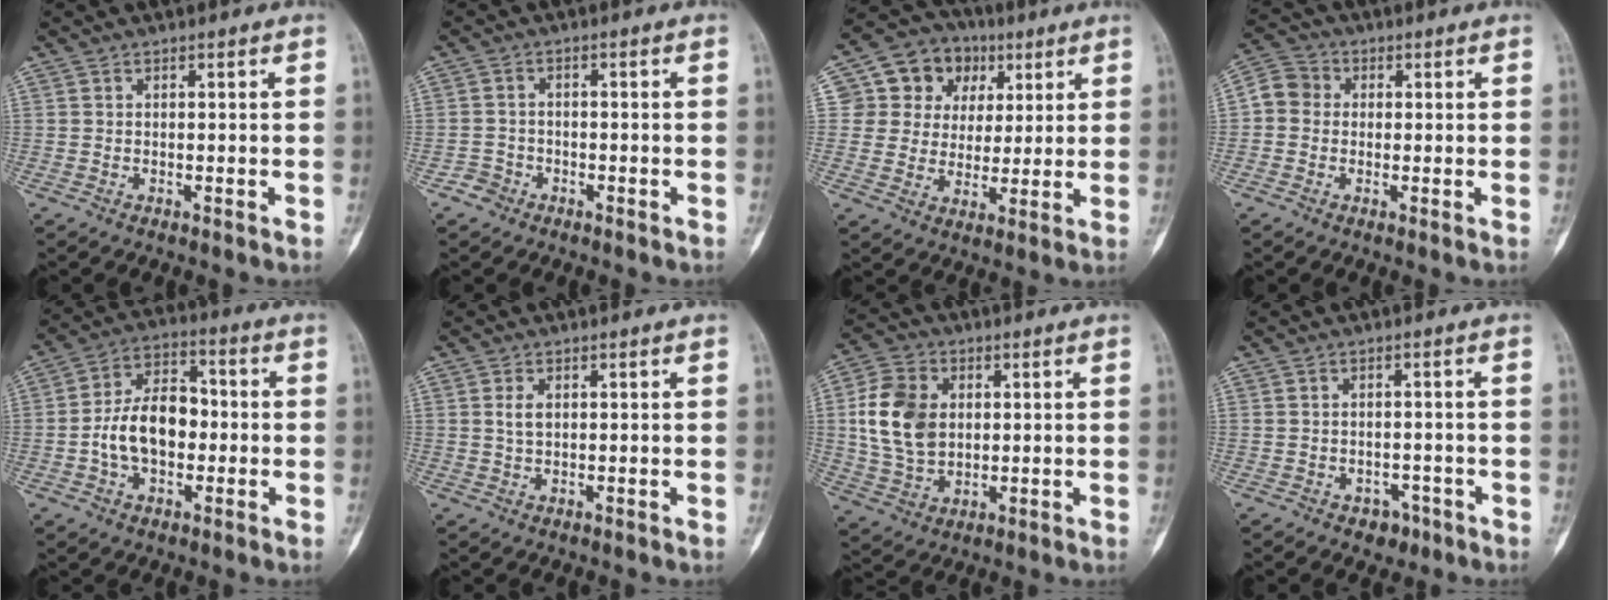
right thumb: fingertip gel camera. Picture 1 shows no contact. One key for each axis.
{"total": 2.7, "fx": -1.6, "fy": 2.2, "fz": 0.0, "tx": 0.014, "ty": 0.015, "tz": -0.033}
{"total": 13.5, "fx": 4.5, "fy": 11.9, "fz": 4.6, "tx": -0.028, "ty": 0.010, "tz": 0.077}
{"total": 5.8, "fx": 0.1, "fy": 5.3, "fz": 2.3, "tx": -0.026, "ty": 0.013, "tz": -0.012}
{"total": 12.8, "fx": -1.6, "fy": 8.4, "fz": 9.5, "tx": -0.142, "ty": 0.036, "tz": -0.034}
{"total": 2.5, "fx": 0.6, "fy": 1.6, "fz": 1.9, "tx": -0.029, "ty": -0.001, "tz": 0.010}
{"total": 13.2, "fx": 1.6, "fy": 9.7, "fz": 8.8, "tx": -0.148, "ty": 0.000, "tz": 0.034}
{"total": 2.8, "fx": -1.3, "fy": 2.2, "fz": 1.1, "tx": 0.003, "ty": 0.011, "tz": -0.013}